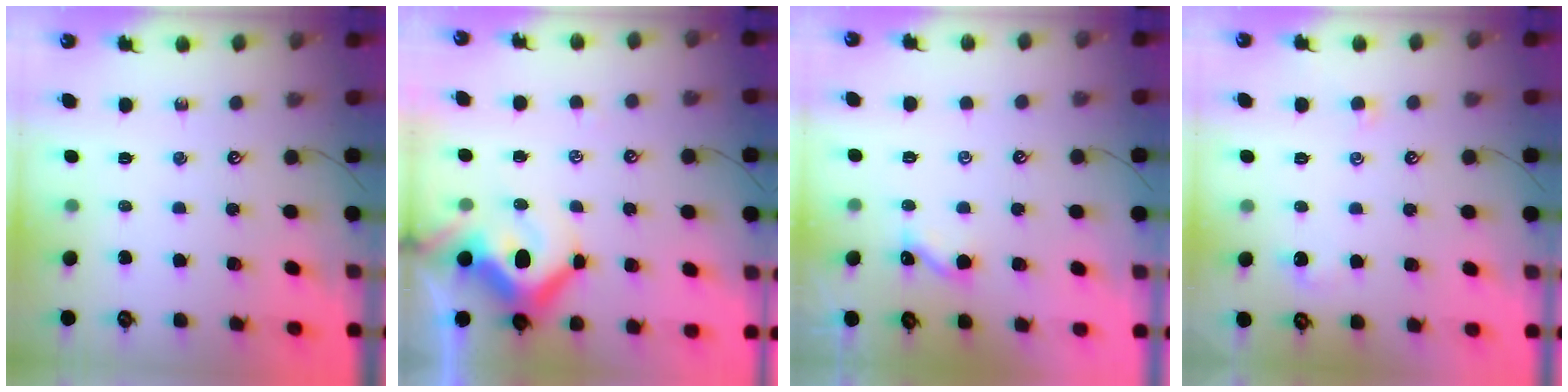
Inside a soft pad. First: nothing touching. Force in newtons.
{"total": 11.1, "press": 10.9, "slide": 2.1}
{"total": 1.9, "press": 1.9, "slide": 0.3}
{"total": 0.5, "press": 0.1, "slide": 0.5}